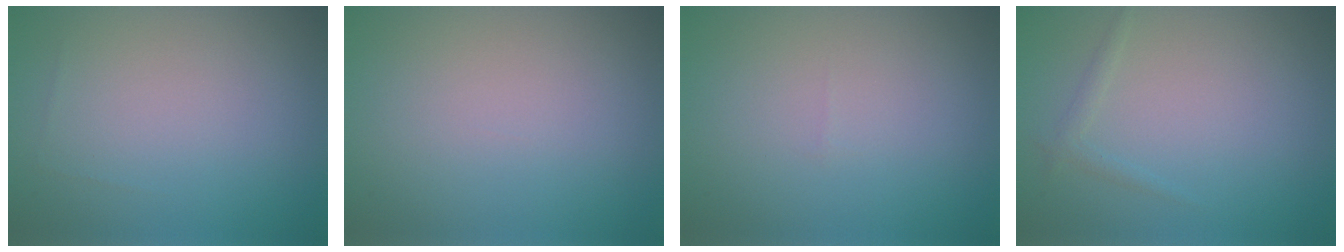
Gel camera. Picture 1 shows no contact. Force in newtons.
{"total": 0.0}
{"total": 0.0}
{"total": 0.9, "press": 0.9, "slide": 0.1}